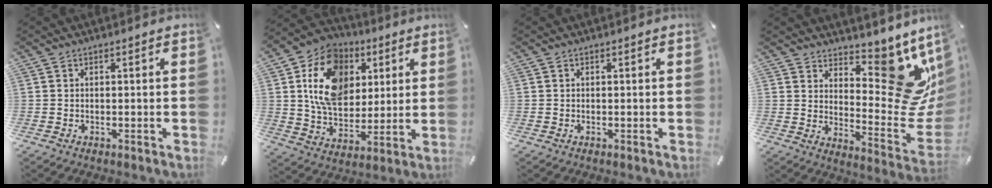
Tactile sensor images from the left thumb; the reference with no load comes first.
{"total": 16.7, "force": [4.6, 13.1, 9.3], "torque": [-0.169, 0.005, 0.089]}
{"total": 0.0}
{"total": 16.8, "force": [8.5, 8.6, 11.7], "torque": [-0.103, -0.095, 0.140]}